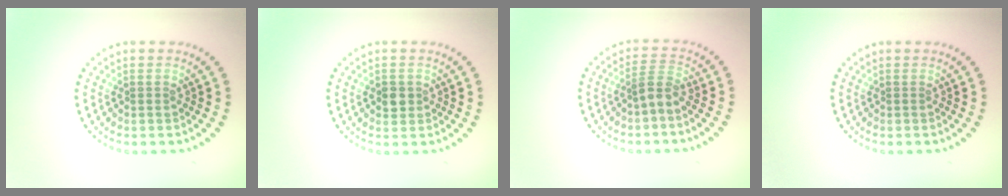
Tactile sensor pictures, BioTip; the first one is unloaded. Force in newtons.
{"total": 1.5, "press": 1.4, "slide": 0.5}
{"total": 2.2, "press": 1.7, "slide": 1.5}
{"total": 0.0}